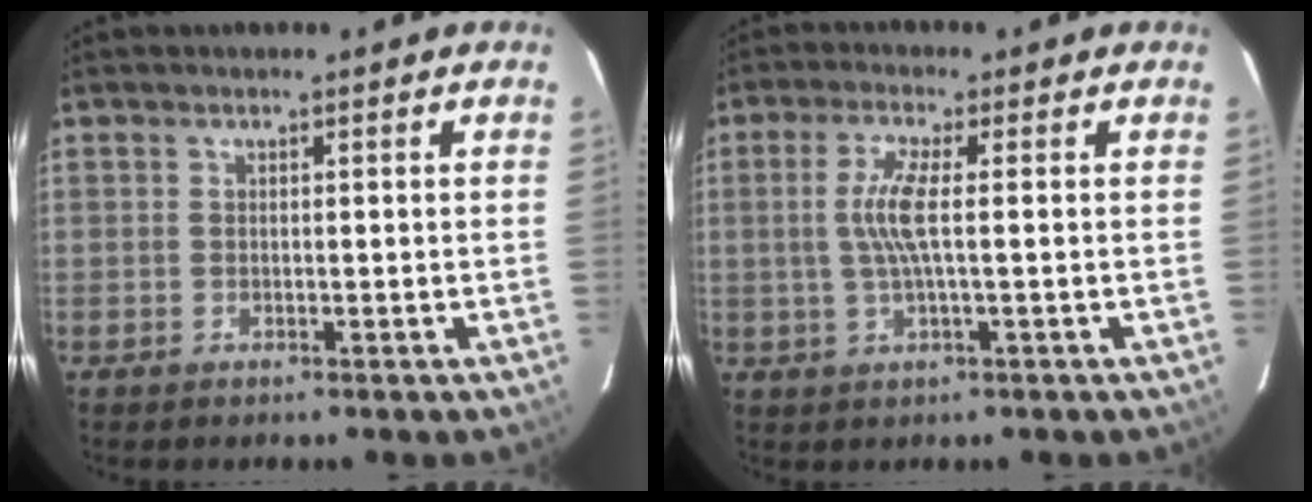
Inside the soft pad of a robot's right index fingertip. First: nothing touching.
{"total": 5.9, "force": [0.1, 0.3, 5.9], "torque": [-0.123, 0.000, 0.005]}